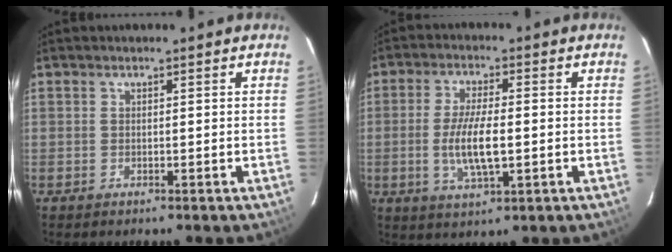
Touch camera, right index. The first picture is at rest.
{"total": 8.4, "force": [-1.2, 2.5, 7.9], "torque": [-0.156, -0.007, -0.020]}